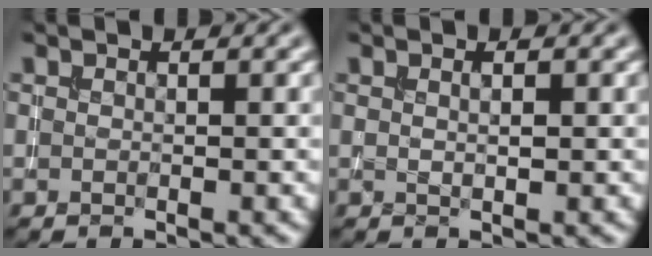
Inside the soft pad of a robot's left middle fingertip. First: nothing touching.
{"total": 0.9, "force": [0.4, 0.1, 0.8], "torque": [-0.007, 0.000, 0.007]}